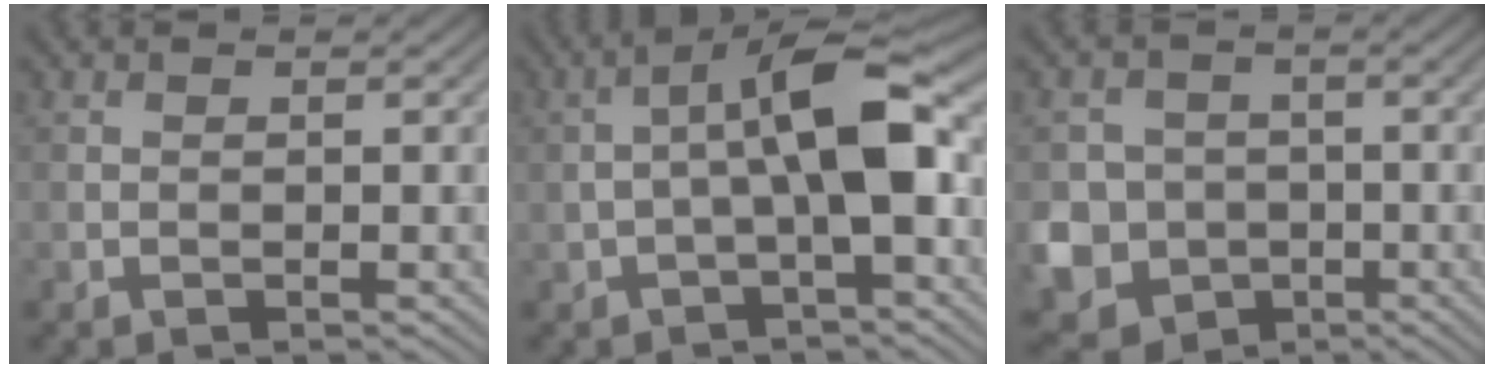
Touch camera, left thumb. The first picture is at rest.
{"total": 8.6, "force": [0.0, 2.8, 8.1], "torque": [-0.142, 0.023, -0.006]}
{"total": 9.8, "force": [-2.8, 9.1, 2.3], "torque": [-0.085, -0.028, -0.073]}